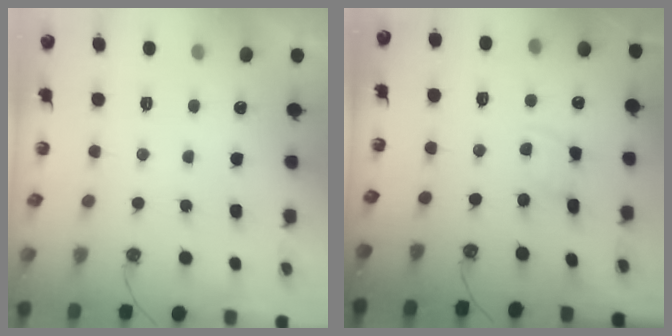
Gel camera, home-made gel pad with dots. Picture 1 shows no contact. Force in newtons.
{"total": 2.5, "press": 2.4, "slide": 0.3}